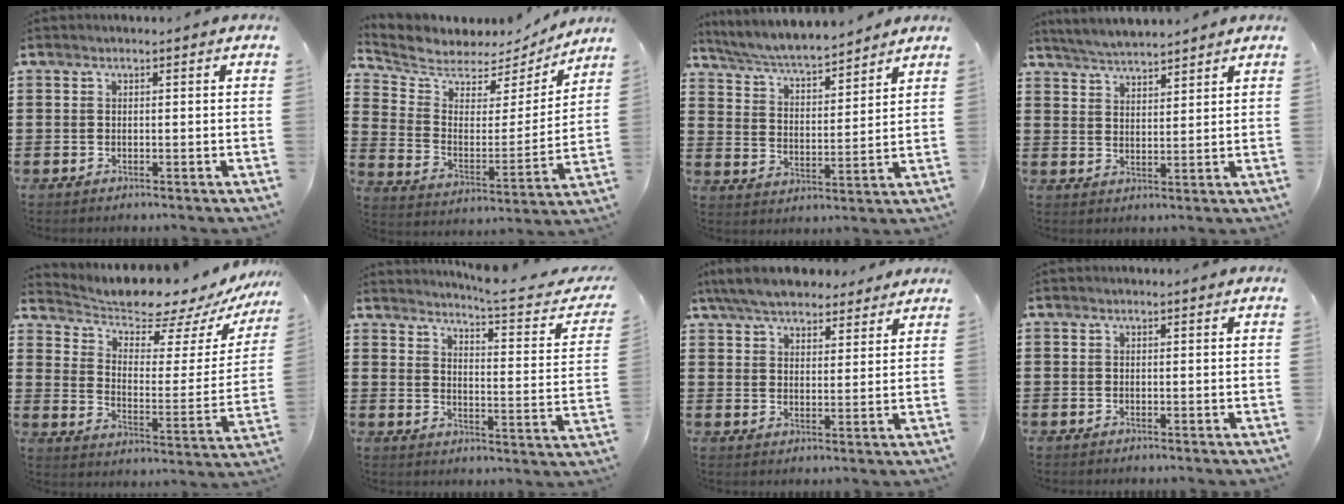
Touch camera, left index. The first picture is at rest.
{"total": 5.2, "force": [4.6, 2.4, 0.2], "torque": [-0.045, -0.039, 0.076]}
{"total": 5.7, "force": [5.5, 0.2, 1.7], "torque": [-0.057, -0.031, 0.094]}
{"total": 3.9, "force": [3.9, -0.3, 0.3], "torque": [-0.020, -0.013, 0.071]}
{"total": 6.9, "force": [6.5, 1.5, 1.9], "torque": [-0.056, -0.056, 0.109]}
{"total": 4.9, "force": [4.3, -0.3, 2.2], "torque": [-0.051, -0.039, 0.064]}
{"total": 6.7, "force": [6.0, 1.9, 2.3], "torque": [-0.064, -0.008, 0.113]}
{"total": 0.0}